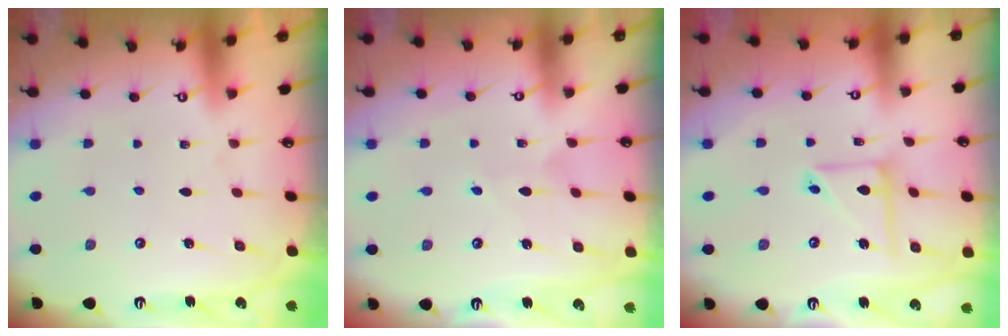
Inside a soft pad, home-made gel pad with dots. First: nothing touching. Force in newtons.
{"total": 4.5, "press": 4.4, "slide": 0.3}
{"total": 9.2, "press": 9.2, "slide": 0.8}